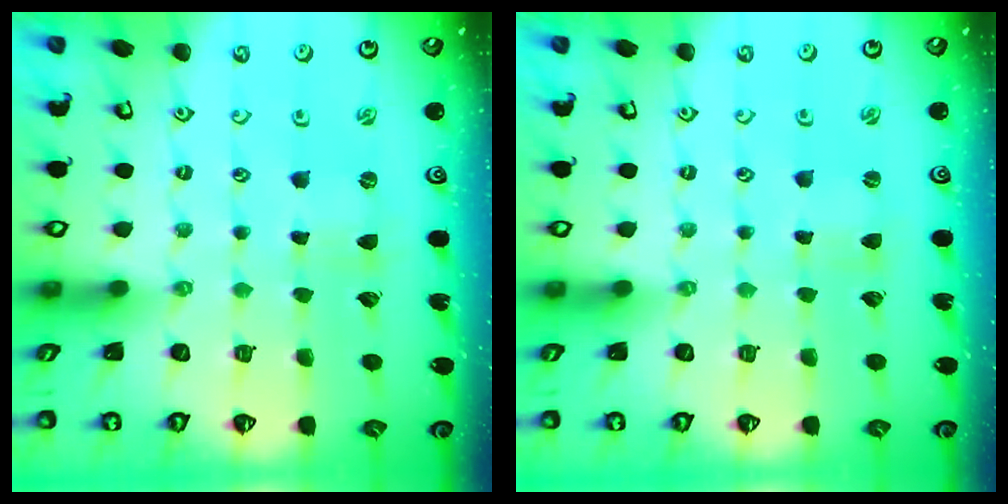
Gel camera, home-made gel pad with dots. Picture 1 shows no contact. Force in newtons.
{"total": 0.0}